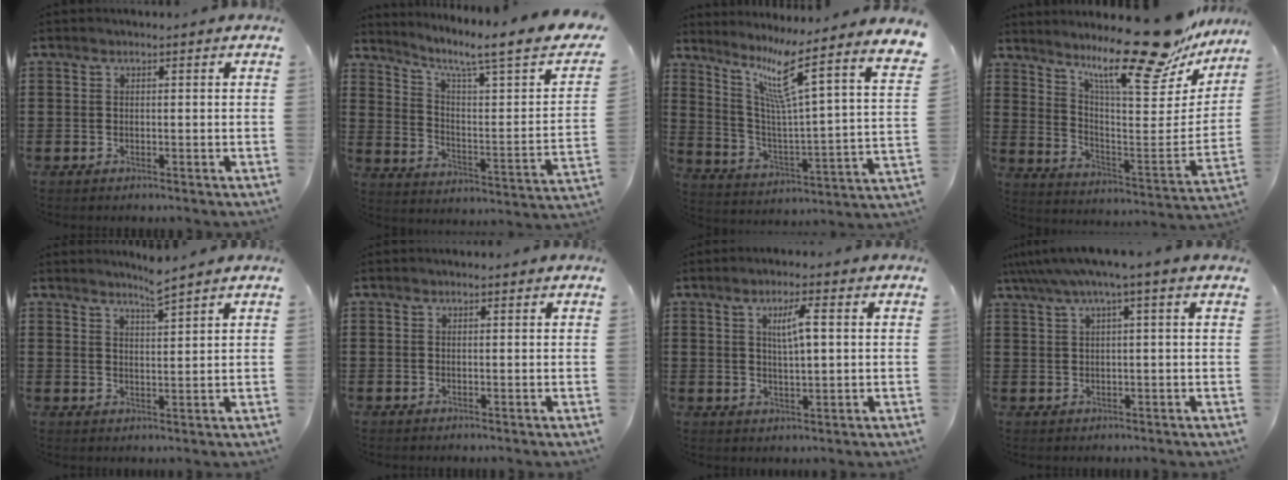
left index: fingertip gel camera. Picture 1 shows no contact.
{"total": 6.4, "force": [4.5, 0.1, 4.5], "torque": [-0.091, -0.040, 0.060]}
{"total": 9.6, "force": [6.7, -0.5, 6.9], "torque": [-0.148, -0.065, 0.093]}
{"total": 17.1, "force": [14.0, 2.8, 9.5], "torque": [-0.159, -0.094, 0.228]}
{"total": 3.5, "force": [3.2, -0.5, 1.4], "torque": [-0.034, -0.008, 0.056]}
{"total": 0.0}
{"total": 4.4, "force": [1.2, 0.8, 4.2], "torque": [-0.082, 0.006, 0.017]}
{"total": 3.7, "force": [1.8, -0.3, 3.2], "torque": [-0.067, -0.001, 0.030]}